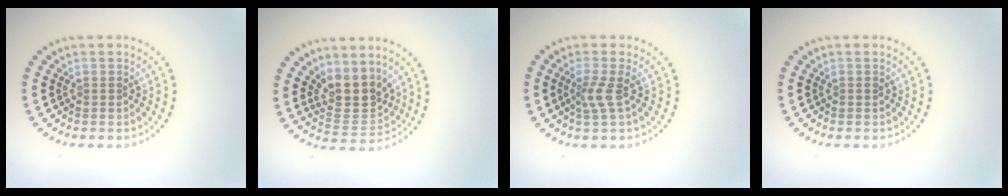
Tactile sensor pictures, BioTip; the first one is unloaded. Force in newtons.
{"total": 3.9, "press": 3.4, "slide": 1.9}
{"total": 1.9, "press": 1.4, "slide": 1.3}
{"total": 0.0}